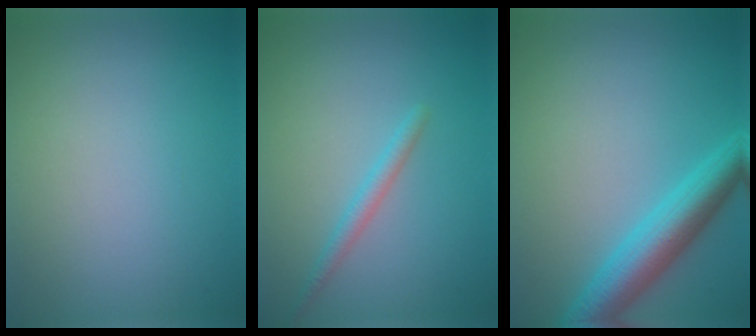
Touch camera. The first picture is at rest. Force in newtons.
{"total": 1.4, "press": 1.4, "slide": 0.1}
{"total": 5.4, "press": 5.4, "slide": 0.2}